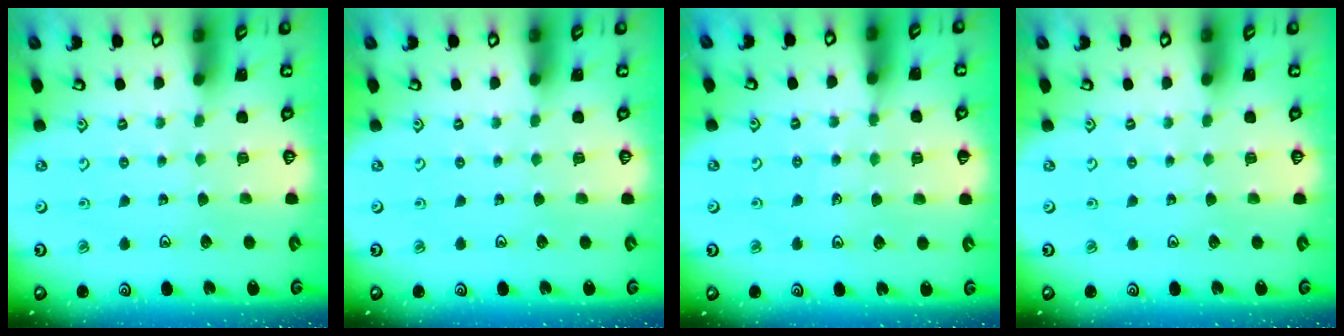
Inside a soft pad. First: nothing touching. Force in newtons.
{"total": 0.0}
{"total": 5.5, "press": 5.2, "slide": 1.8}
{"total": 0.0}